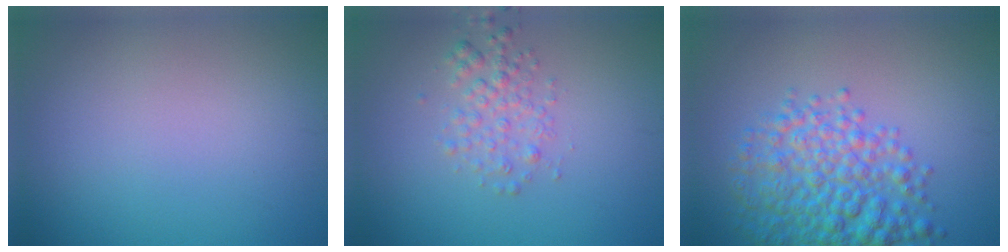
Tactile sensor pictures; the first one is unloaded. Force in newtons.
{"total": 2.2, "press": 2.2, "slide": 0.1}
{"total": 6.4, "press": 6.4, "slide": 0.2}